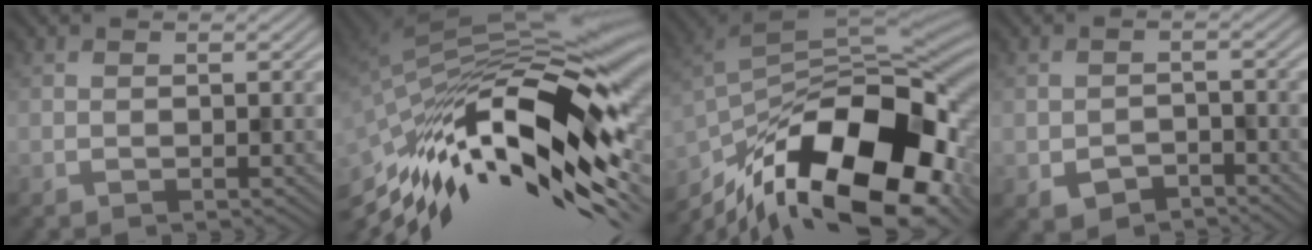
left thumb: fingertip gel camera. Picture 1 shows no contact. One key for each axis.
{"total": 17.6, "fx": -6.6, "fy": 6.4, "fz": 15.0, "tx": -0.296, "ty": -0.009, "tz": -0.132}
{"total": 18.5, "fx": -9.7, "fy": 8.1, "fz": 13.5, "tx": -0.248, "ty": -0.010, "tz": -0.160}
{"total": 3.2, "fx": -2.0, "fy": 2.0, "fz": 1.5, "tx": -0.032, "ty": -0.008, "tz": -0.034}